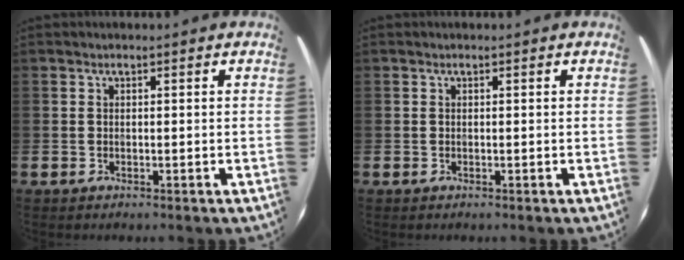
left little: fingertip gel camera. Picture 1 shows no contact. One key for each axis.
{"total": 0.0}